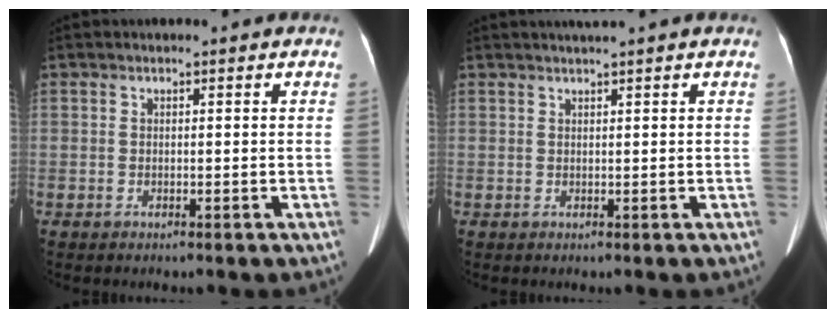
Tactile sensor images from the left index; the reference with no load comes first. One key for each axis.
{"total": 1.6, "fx": 1.3, "fy": -0.5, "fz": 0.7, "tx": -0.008, "ty": 0.008, "tz": 0.028}